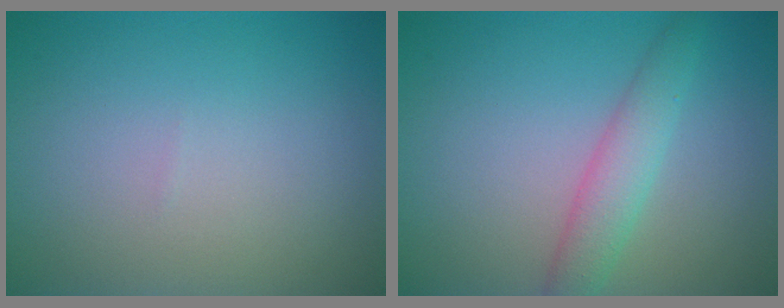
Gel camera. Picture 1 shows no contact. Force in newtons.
{"total": 3.0, "press": 3.0, "slide": 0.1}